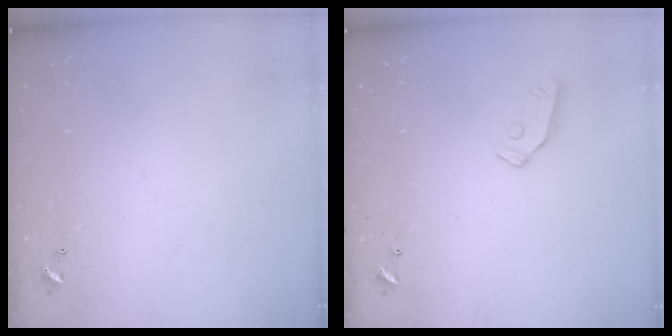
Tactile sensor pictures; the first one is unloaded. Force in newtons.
{"total": 7.6, "press": 7.6, "slide": 0.2}